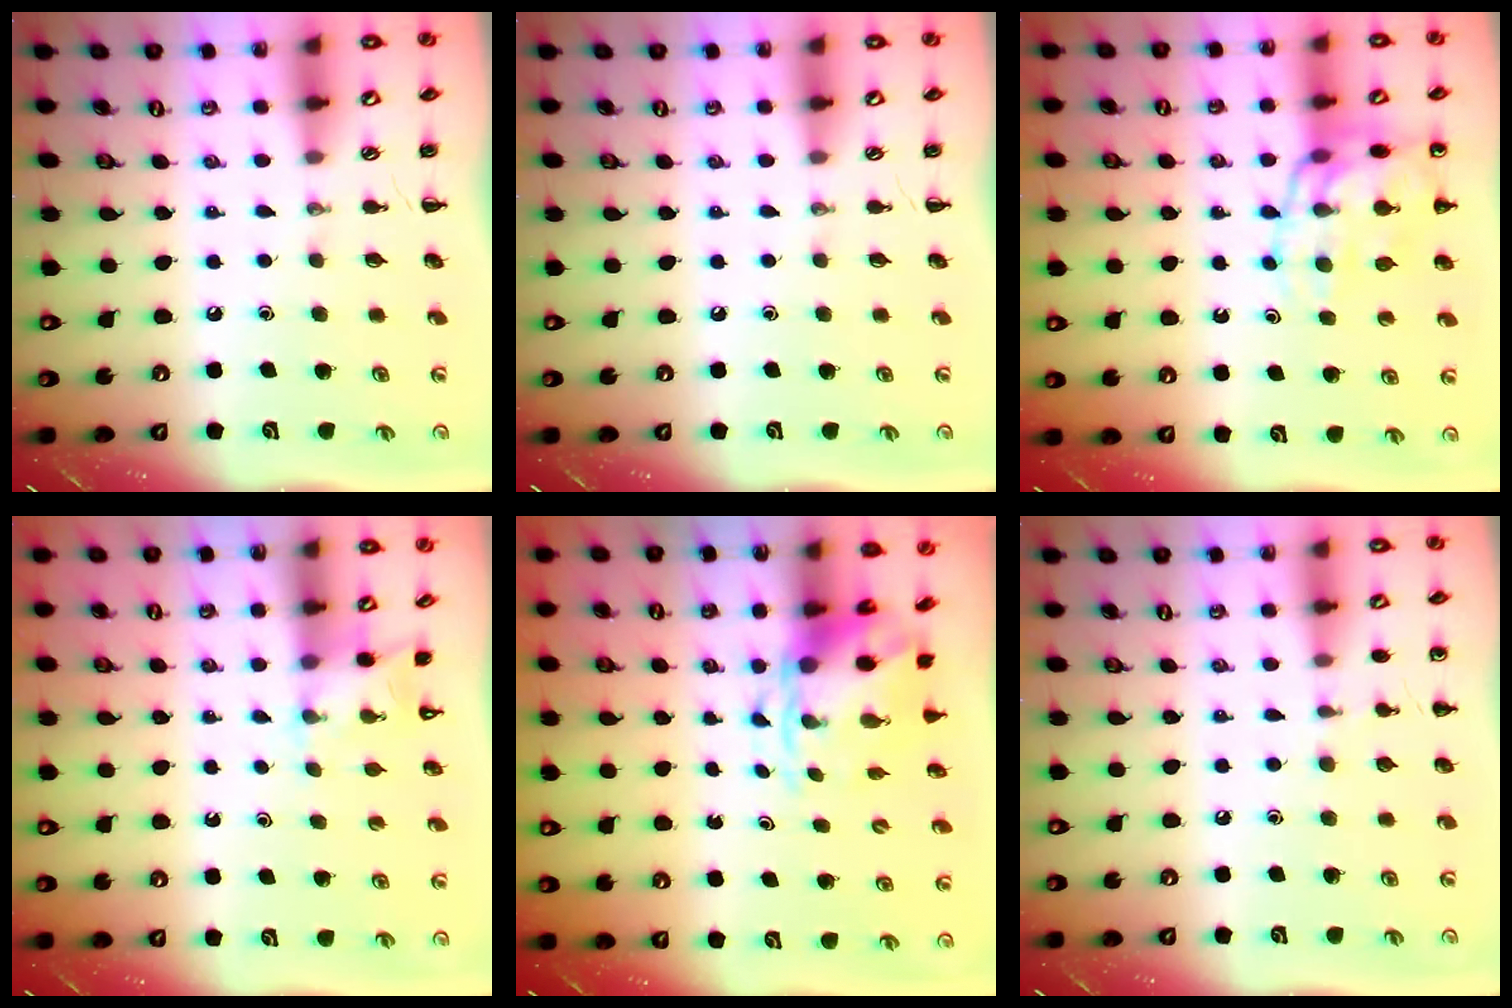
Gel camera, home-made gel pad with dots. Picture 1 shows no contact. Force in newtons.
{"total": 0.0}
{"total": 14.7, "press": 14.5, "slide": 2.1}
{"total": 3.5, "press": 3.3, "slide": 1.1}
{"total": 3.9, "press": 3.8, "slide": 0.9}
{"total": 5.2, "press": 4.9, "slide": 1.6}